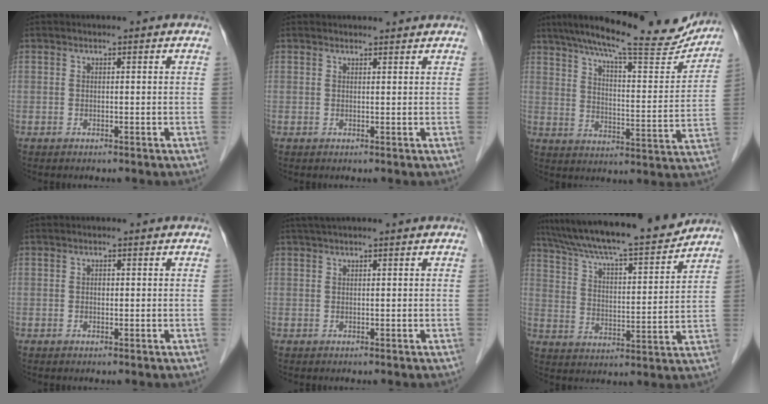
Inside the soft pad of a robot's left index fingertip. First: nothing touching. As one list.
[{"total": 1.6, "force": [1.5, 0.3, 0.0], "torque": [-0.004, 0.005, 0.012]}, {"total": 21.1, "force": [18.5, 2.6, 9.8], "torque": [-0.155, -0.026, 0.245]}, {"total": 1.1, "force": [-1.1, 0.3, 0.2], "torque": [-0.003, -0.005, -0.019]}, {"total": 1.7, "force": [1.0, -0.4, 1.3], "torque": [-0.016, 0.022, 0.019]}, {"total": 18.0, "force": [16.0, 1.1, 8.0], "torque": [-0.136, -0.001, 0.245]}]